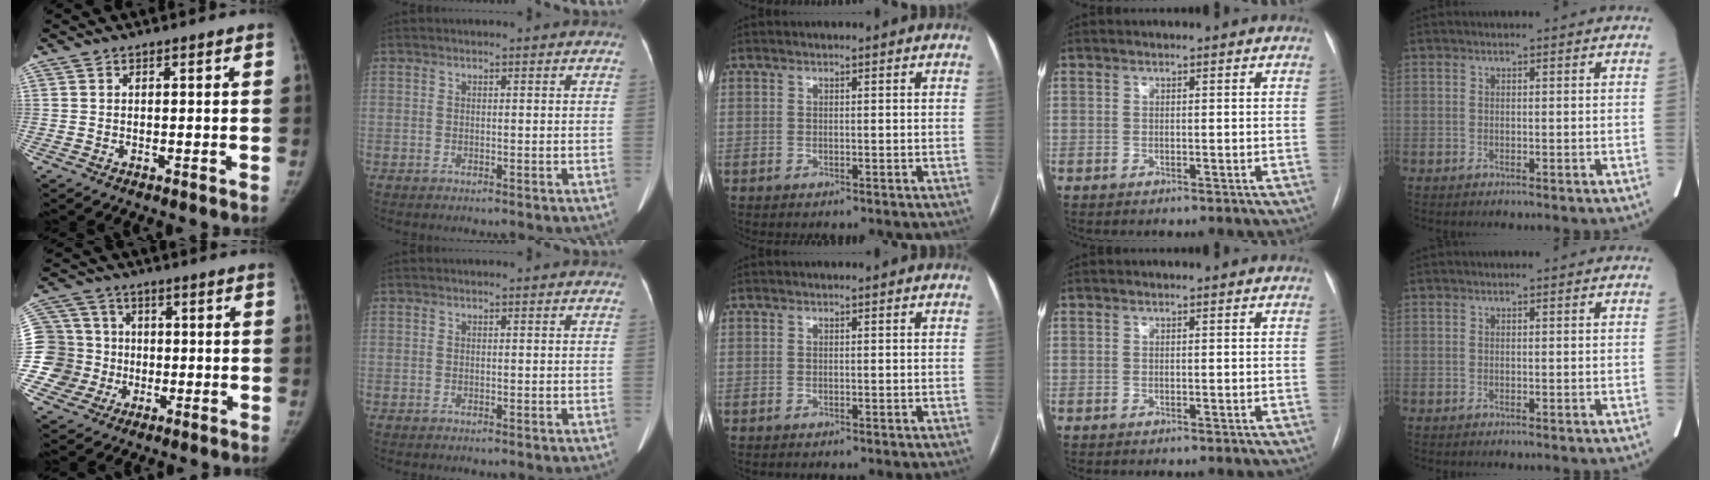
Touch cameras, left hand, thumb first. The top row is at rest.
{"thumb": {"total": 12.5, "force": [-1.3, 12.3, 2.0], "torque": [-0.019, 0.035, -0.017]}}